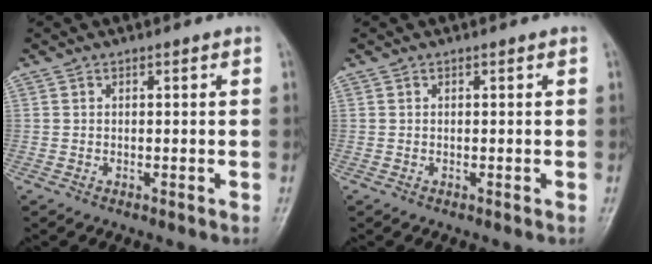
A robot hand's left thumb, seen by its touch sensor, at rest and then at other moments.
{"total": 0.0}